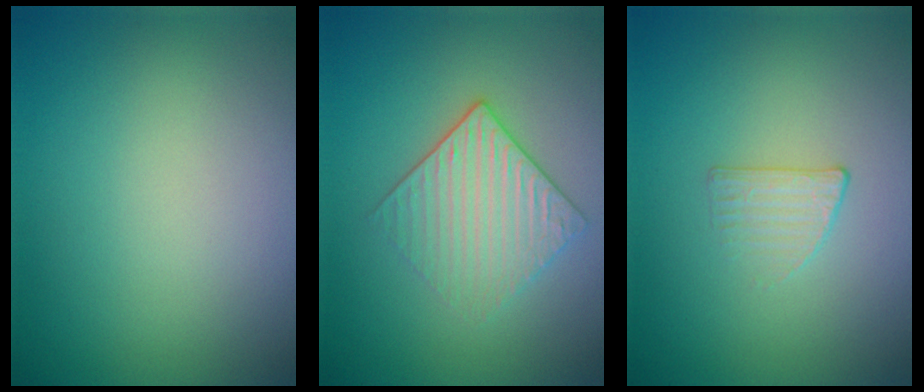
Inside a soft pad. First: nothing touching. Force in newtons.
{"total": 3.1, "press": 2.8, "slide": 1.3}
{"total": 1.2, "press": 0.6, "slide": 1.0}